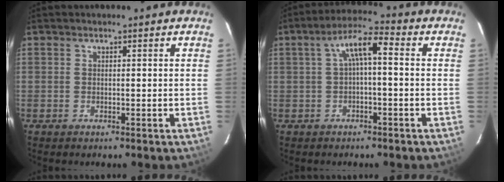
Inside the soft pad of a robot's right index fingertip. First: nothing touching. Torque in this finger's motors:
{"motor_torque": [0.36, -0.11, 0.29, 0.08]}